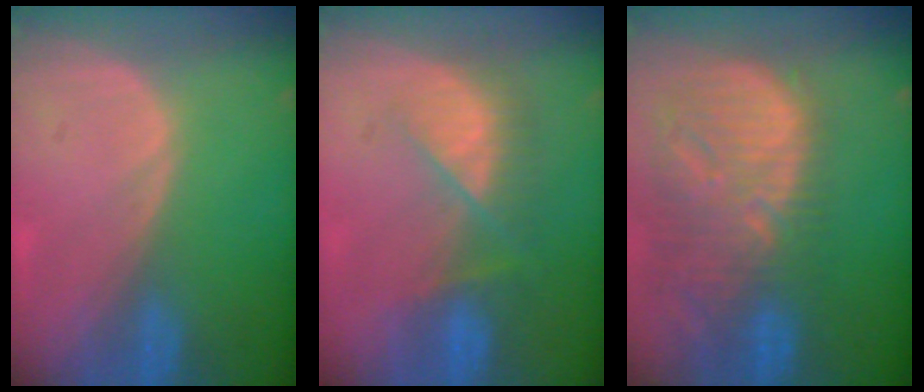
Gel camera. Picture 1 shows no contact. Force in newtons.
{"total": 7.5, "press": 6.8, "slide": 3.2}
{"total": 13.5, "press": 11.7, "slide": 6.8}